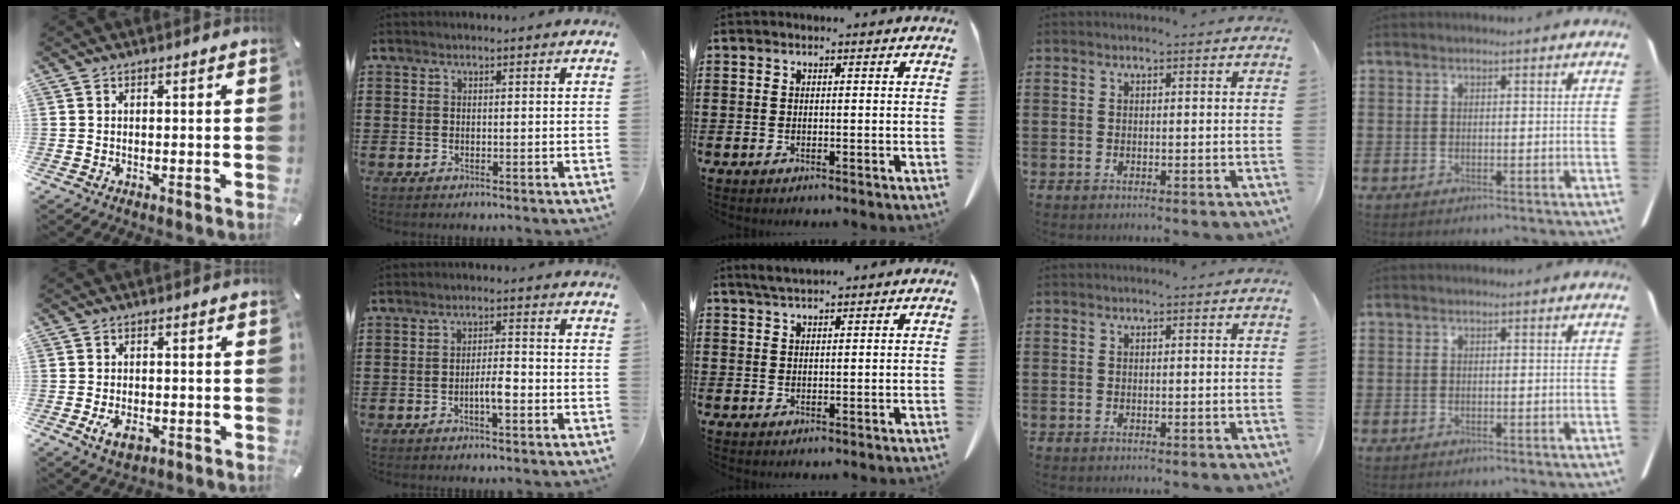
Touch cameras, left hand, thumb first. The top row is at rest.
{"thumb": {"total": 4.2, "force": [-1.6, 2.5, 3.0], "torque": [-0.068, 0.002, -0.031]}, "index": {"total": 3.8, "force": [-1.4, 1.0, 3.4], "torque": [-0.061, 0.009, -0.027]}, "middle": {"total": 1.9, "force": [1.6, 0.0, 0.9], "torque": [-0.021, 0.000, 0.032]}}